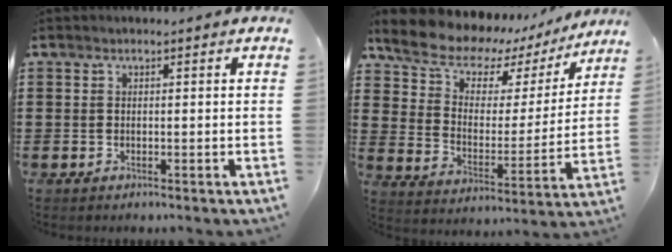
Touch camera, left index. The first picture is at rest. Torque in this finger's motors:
{"motor_torque": [2.14, 0.00, 0.43, 0.14]}